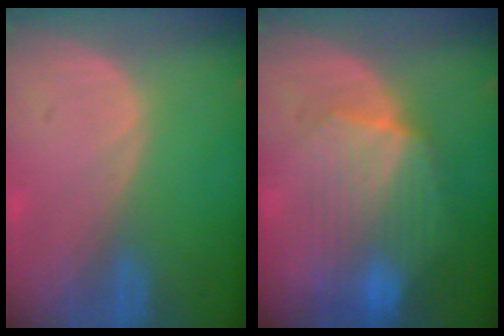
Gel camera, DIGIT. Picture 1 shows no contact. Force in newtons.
{"total": 8.2, "press": 8.1, "slide": 1.3}